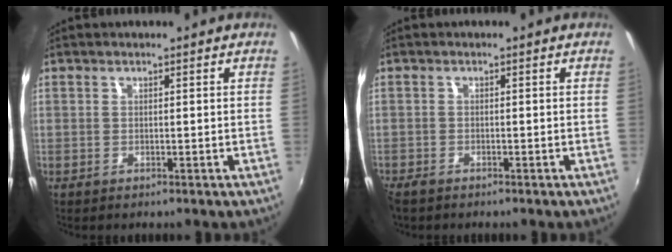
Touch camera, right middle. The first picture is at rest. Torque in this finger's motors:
{"motor_torque": [0.20, -0.21, 0.02, 0.01]}